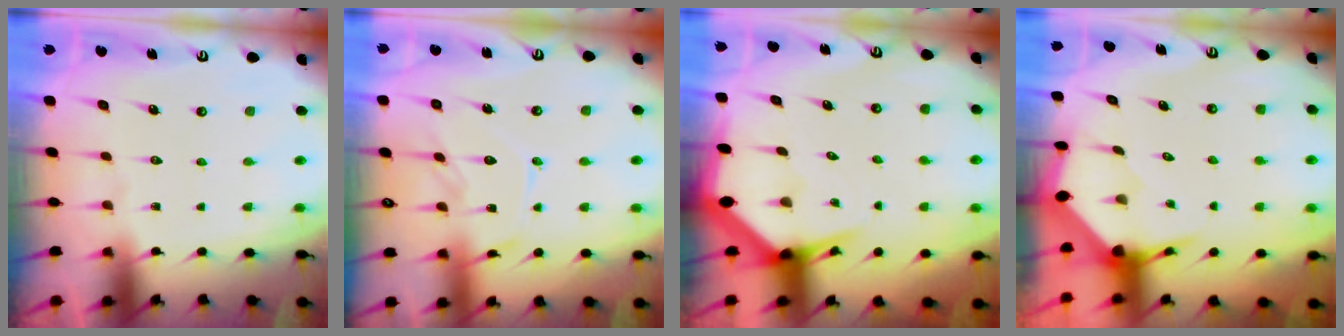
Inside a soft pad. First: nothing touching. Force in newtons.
{"total": 12.1, "press": 12.0, "slide": 0.4}
{"total": 4.6, "press": 4.5, "slide": 0.6}
{"total": 3.5, "press": 3.5, "slide": 0.5}